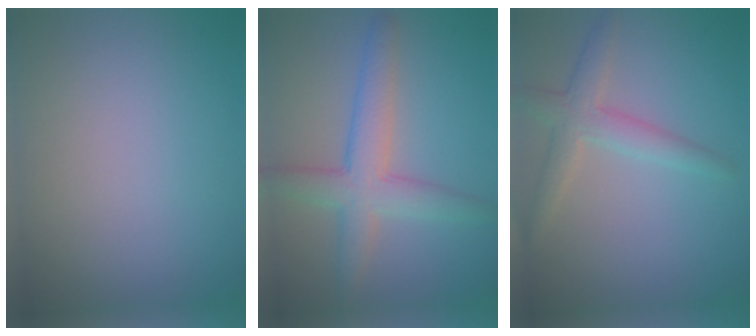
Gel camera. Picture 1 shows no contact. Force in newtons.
{"total": 4.7, "press": 4.7, "slide": 0.2}
{"total": 3.0, "press": 3.0, "slide": 0.1}